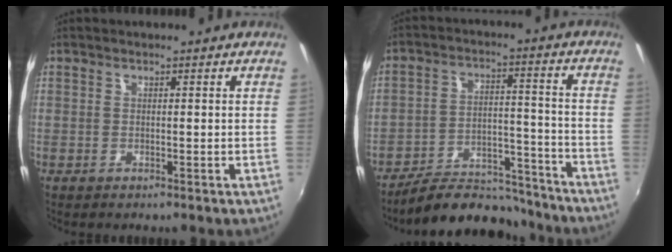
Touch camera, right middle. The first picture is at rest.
{"total": 15.2, "force": [-13.9, 4.9, 3.8], "torque": [-0.074, 0.033, -0.196]}